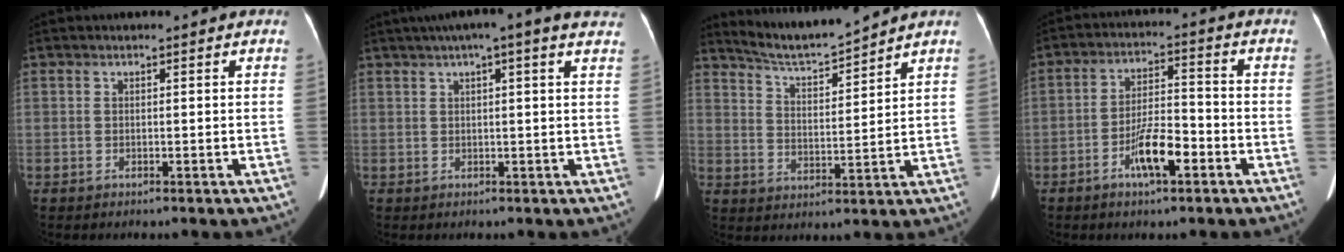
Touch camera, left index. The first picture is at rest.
{"total": 11.2, "force": [8.4, 1.1, 7.3], "torque": [-0.112, 0.043, 0.099]}
{"total": 8.2, "force": [7.9, -0.7, 2.0], "torque": [-0.046, -0.001, 0.151]}
{"total": 7.4, "force": [-3.5, 1.9, 6.2], "torque": [-0.121, 0.004, -0.062]}